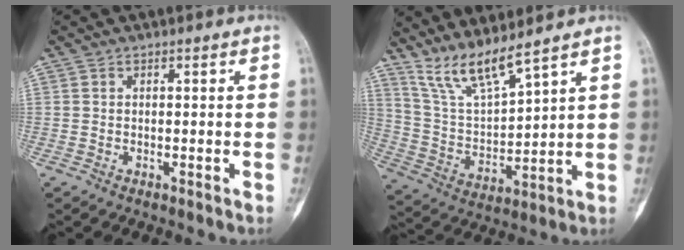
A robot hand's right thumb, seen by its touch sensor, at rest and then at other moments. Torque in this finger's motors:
{"motor_torque": [-1.22, 1.22, 0.35, 0.00, -0.05]}